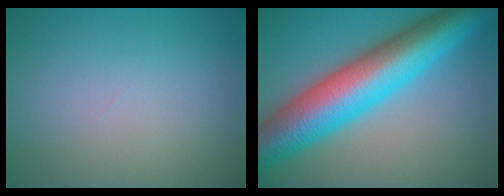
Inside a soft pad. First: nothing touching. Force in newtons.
{"total": 12.8, "press": 12.8, "slide": 0.2}